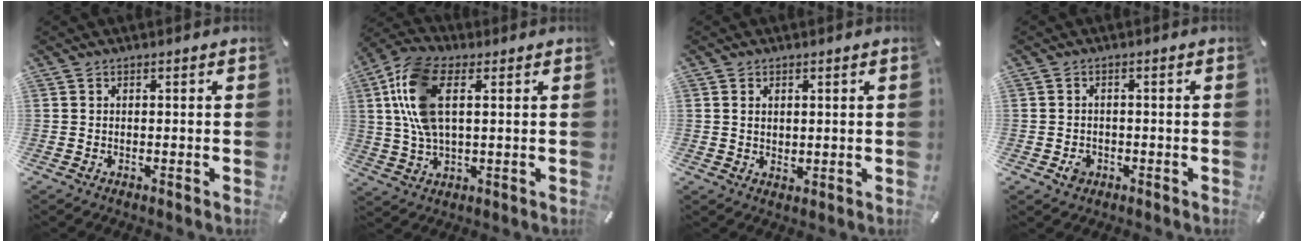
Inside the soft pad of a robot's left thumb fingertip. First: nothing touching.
{"total": 13.0, "force": [3.3, 6.6, 10.7], "torque": [-0.237, -0.003, 0.060]}
{"total": 2.0, "force": [0.9, 1.5, 1.0], "torque": [-0.014, 0.002, 0.013]}
{"total": 2.7, "force": [-1.0, 2.2, 1.1], "torque": [-0.019, 0.005, -0.017]}